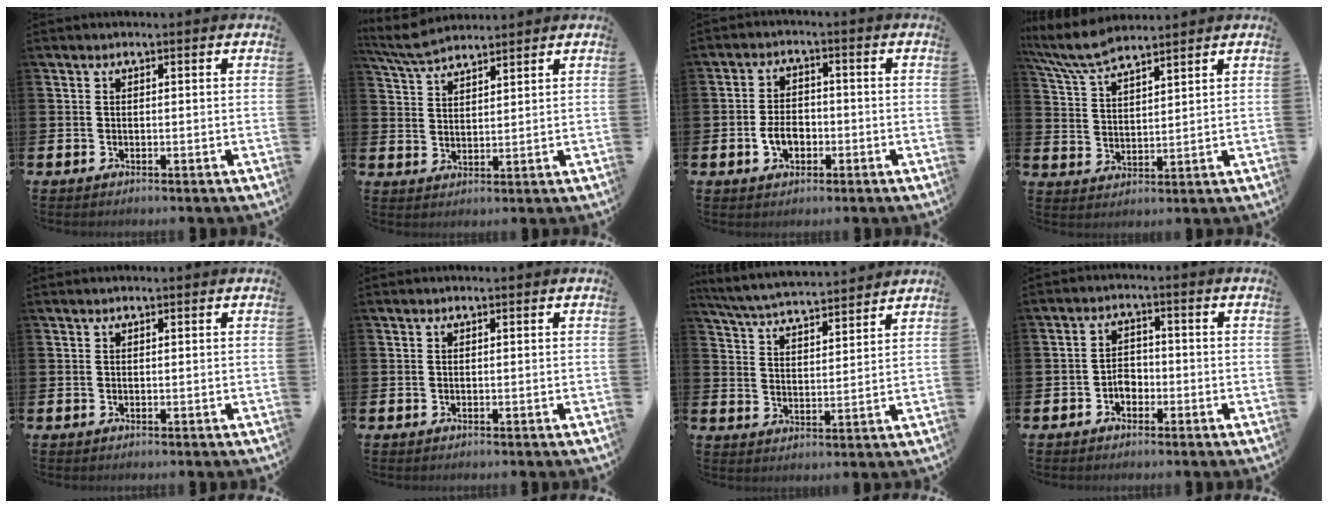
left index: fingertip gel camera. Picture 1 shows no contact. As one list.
[{"total": 5.4, "force": [5.1, 1.0, 1.5], "torque": [-0.043, -0.017, 0.094]}, {"total": 3.9, "force": [-1.1, 2.7, 2.6], "torque": [-0.041, 0.002, -0.024]}, {"total": 6.9, "force": [6.4, 1.0, 2.3], "torque": [-0.065, -0.026, 0.116]}, {"total": 0.0}, {"total": 0.0}, {"total": 5.6, "force": [5.5, 0.2, 1.0], "torque": [-0.039, -0.040, 0.095]}, {"total": 2.5, "force": [-1.3, 1.8, 1.1], "torque": [-0.015, 0.004, -0.031]}]